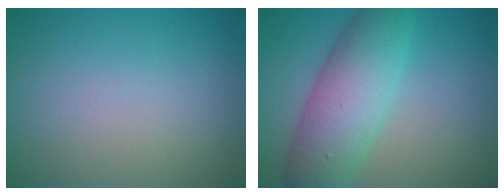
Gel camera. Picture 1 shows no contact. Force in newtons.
{"total": 7.7, "press": 7.7, "slide": 0.1}